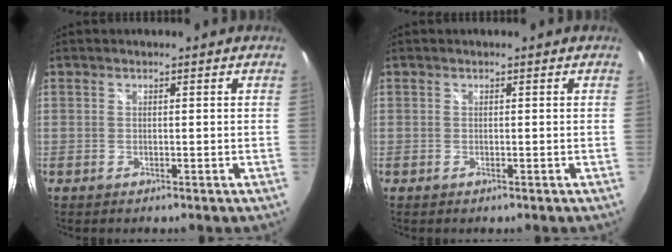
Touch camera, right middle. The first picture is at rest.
{"total": 0.0}